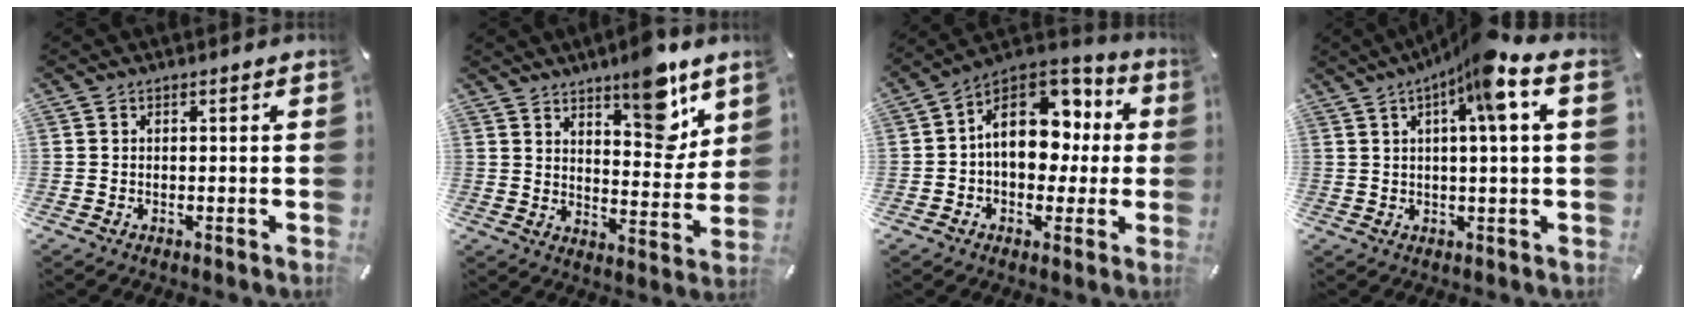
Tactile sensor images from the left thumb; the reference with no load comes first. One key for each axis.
{"total": 12.4, "fx": 8.7, "fy": 4.5, "fz": 7.6, "tx": -0.090, "ty": -0.065, "tz": 0.148}
{"total": 16.5, "fx": 2.9, "fy": 12.1, "fz": 10.8, "tx": -0.155, "ty": -0.014, "tz": 0.052}
{"total": 9.7, "fx": 3.8, "fy": 0.6, "fz": 8.9, "tx": -0.149, "ty": -0.010, "tz": 0.058}